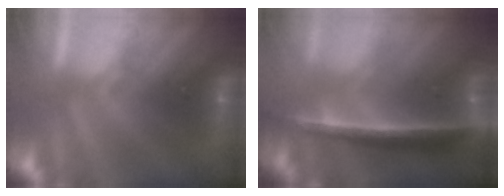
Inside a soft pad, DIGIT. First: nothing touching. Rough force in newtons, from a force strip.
{"total": 7.3}